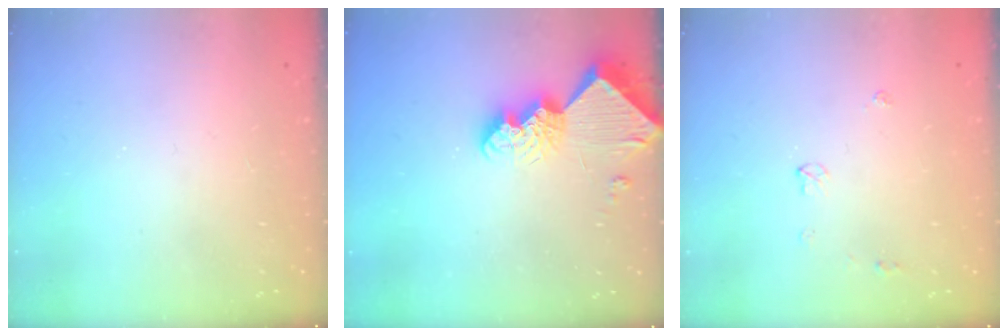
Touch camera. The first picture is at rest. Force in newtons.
{"total": 12.1, "press": 12.0, "slide": 1.3}
{"total": 3.7, "press": 3.6, "slide": 0.6}